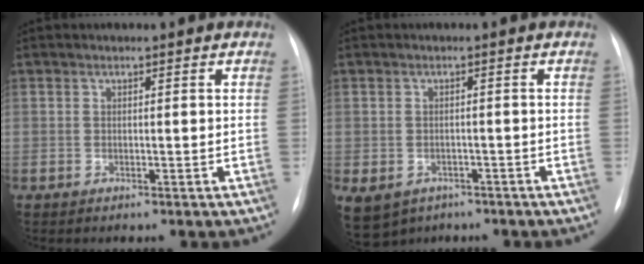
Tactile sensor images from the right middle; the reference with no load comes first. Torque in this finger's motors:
{"motor_torque": [0.98, -0.94, 0.79, 0.18]}